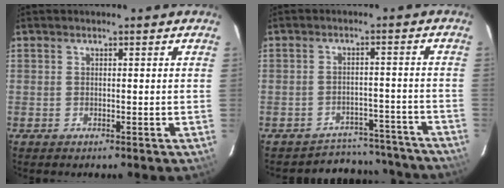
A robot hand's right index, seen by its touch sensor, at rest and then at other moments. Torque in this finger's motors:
{"motor_torque": [0.73, -0.86, 0.16, 0.03]}